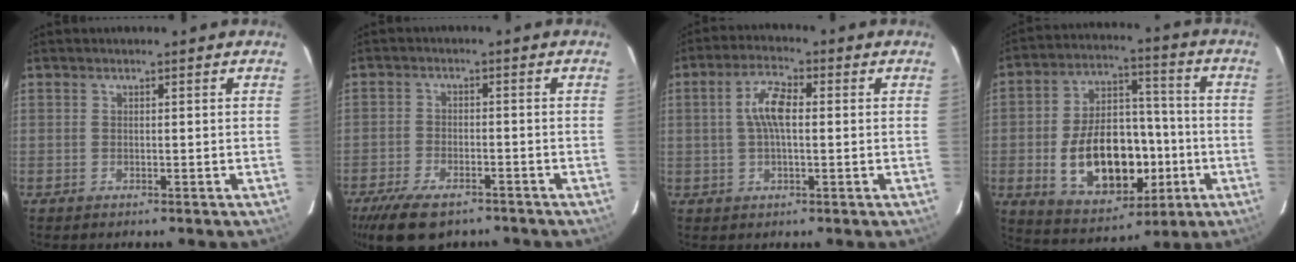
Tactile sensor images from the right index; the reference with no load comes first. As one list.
[{"total": 11.0, "force": [-8.0, 4.7, 6.0], "torque": [-0.144, -0.021, -0.137]}, {"total": 6.3, "force": [0.6, 2.3, 5.8], "torque": [-0.114, 0.014, 0.010]}, {"total": 18.9, "force": [-4.4, 11.6, 14.3], "torque": [-0.274, 0.023, -0.046]}]